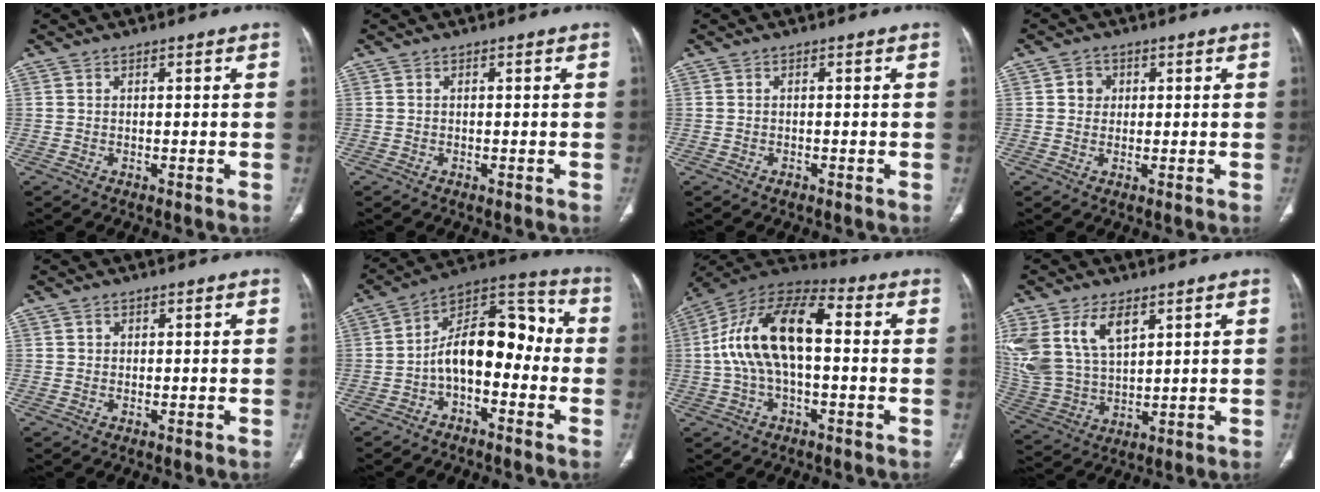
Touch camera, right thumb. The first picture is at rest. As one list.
[{"total": 0.0}, {"total": 0.7, "force": [-0.5, 0.4, 0.3], "torque": [-0.005, 0.001, -0.008]}, {"total": 2.5, "force": [0.5, 2.3, 0.8], "torque": [0.001, 0.002, 0.005]}, {"total": 0.9, "force": [0.3, 0.8, 0.2], "torque": [0.003, 0.001, 0.003]}, {"total": 14.0, "force": [-2.5, 8.0, 11.2], "torque": [-0.152, 0.067, -0.053]}, {"total": 17.2, "force": [0.7, 8.5, 15.0], "torque": [-0.283, 0.046, 0.004]}, {"total": 15.7, "force": [7.1, 9.2, 10.6], "torque": [-0.222, -0.016, 0.153]}]